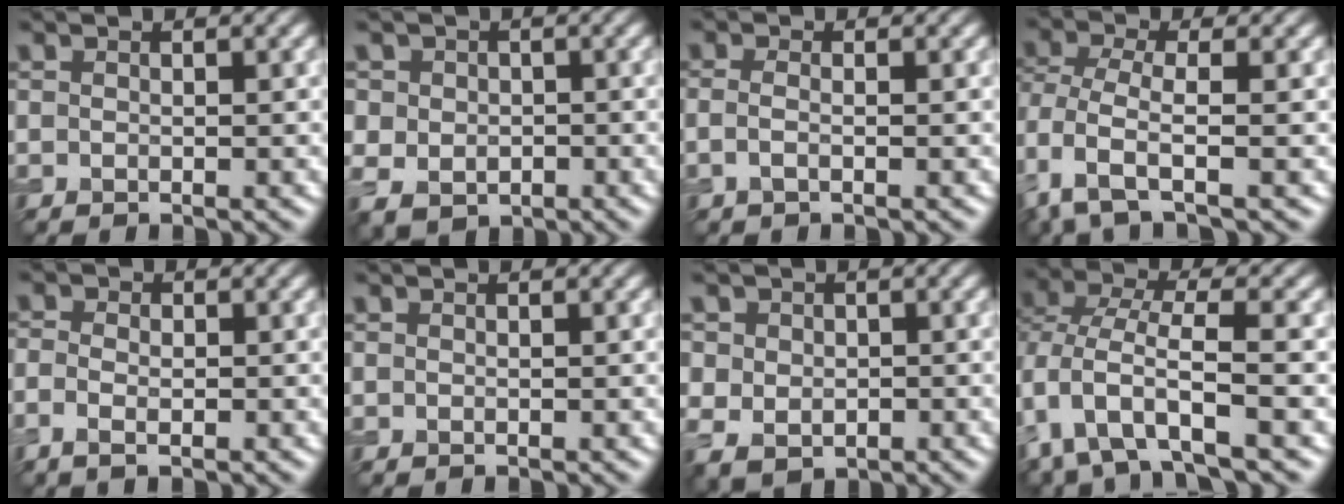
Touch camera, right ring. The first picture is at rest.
{"total": 4.3, "force": [0.1, 4.0, 1.6], "torque": [-0.030, -0.002, -0.008]}
{"total": 1.3, "force": [-0.3, 0.5, 1.1], "torque": [-0.025, -0.004, -0.011]}
{"total": 4.0, "force": [-1.5, 1.7, 3.3], "torque": [-0.084, -0.004, -0.039]}
{"total": 2.2, "force": [-0.9, 1.2, 1.6], "torque": [-0.027, -0.004, -0.018]}
{"total": 0.0}
{"total": 4.3, "force": [0.4, 3.9, 1.7], "torque": [-0.035, 0.003, -0.001]}
{"total": 6.3, "force": [-1.5, 2.9, 5.4], "torque": [-0.111, 0.000, -0.033]}